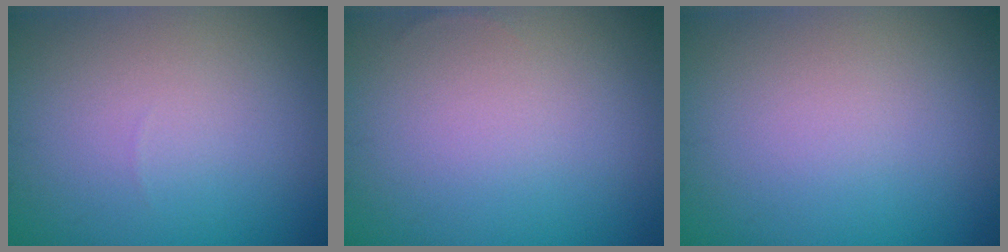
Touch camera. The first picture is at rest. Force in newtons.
{"total": 0.0}
{"total": 0.0}